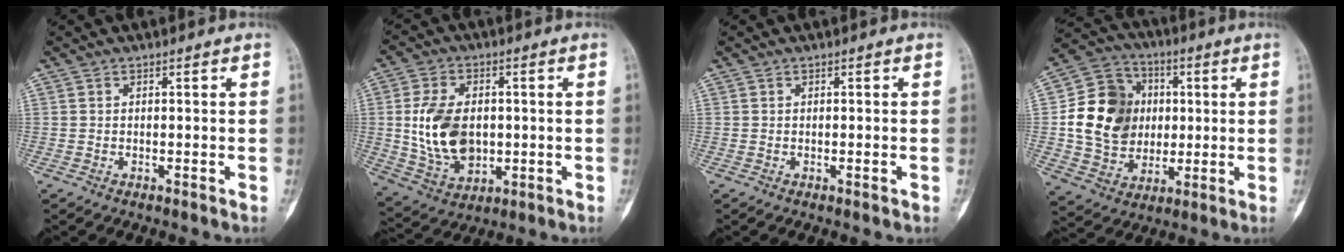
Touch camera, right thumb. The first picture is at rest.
{"total": 13.4, "force": [0.2, 8.9, 10.0], "torque": [-0.172, -0.006, 0.019]}
{"total": 0.7, "force": [-0.2, 0.1, 0.6], "torque": [-0.004, -0.002, -0.002]}
{"total": 17.4, "force": [1.6, 14.2, 9.9], "torque": [-0.148, 0.009, 0.033]}